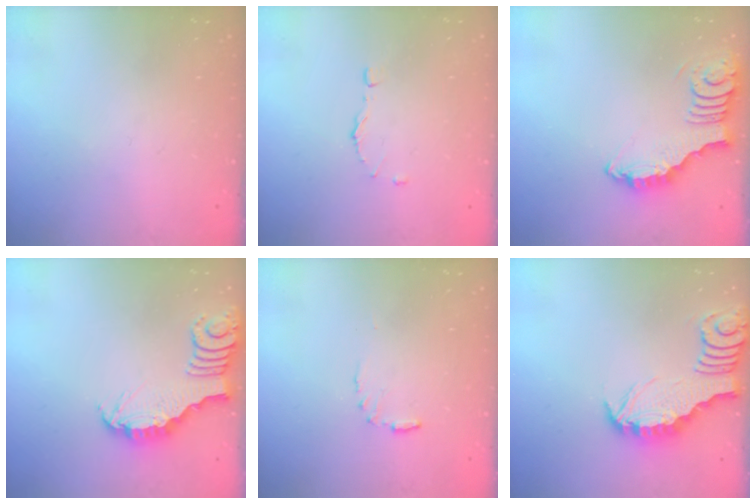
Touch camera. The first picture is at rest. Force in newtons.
{"total": 5.3, "press": 5.3, "slide": 0.5}
{"total": 3.8, "press": 3.8, "slide": 0.3}
{"total": 3.5, "press": 3.5, "slide": 0.4}
{"total": 4.5, "press": 4.4, "slide": 0.6}
{"total": 3.1, "press": 3.1, "slide": 0.2}